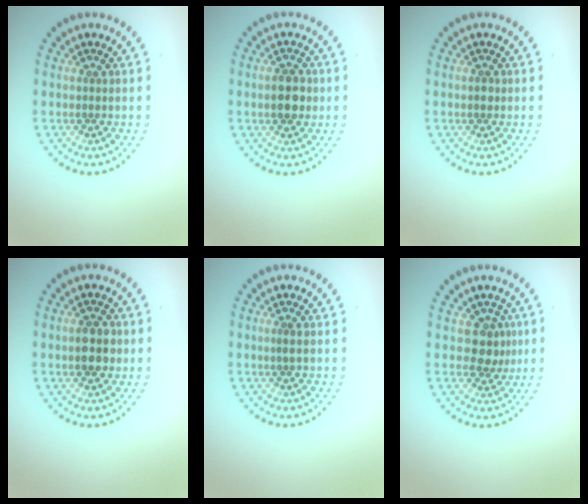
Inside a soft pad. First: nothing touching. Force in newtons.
{"total": 2.9, "press": 2.9, "slide": 0.1}
{"total": 0.9, "press": 0.9, "slide": 0.1}
{"total": 2.5, "press": 2.5, "slide": 0.1}
{"total": 0.6, "press": 0.3, "slide": 0.5}
{"total": 2.3, "press": 1.9, "slide": 1.3}